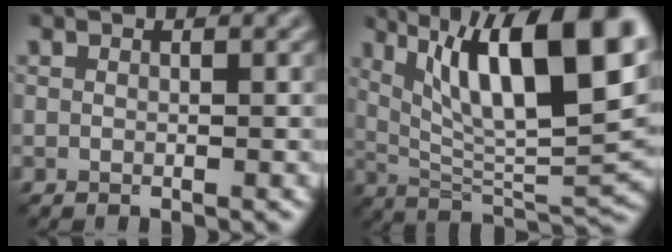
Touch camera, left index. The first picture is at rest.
{"total": 14.3, "force": [5.9, 4.3, 12.3], "torque": [-0.196, 0.002, 0.101]}